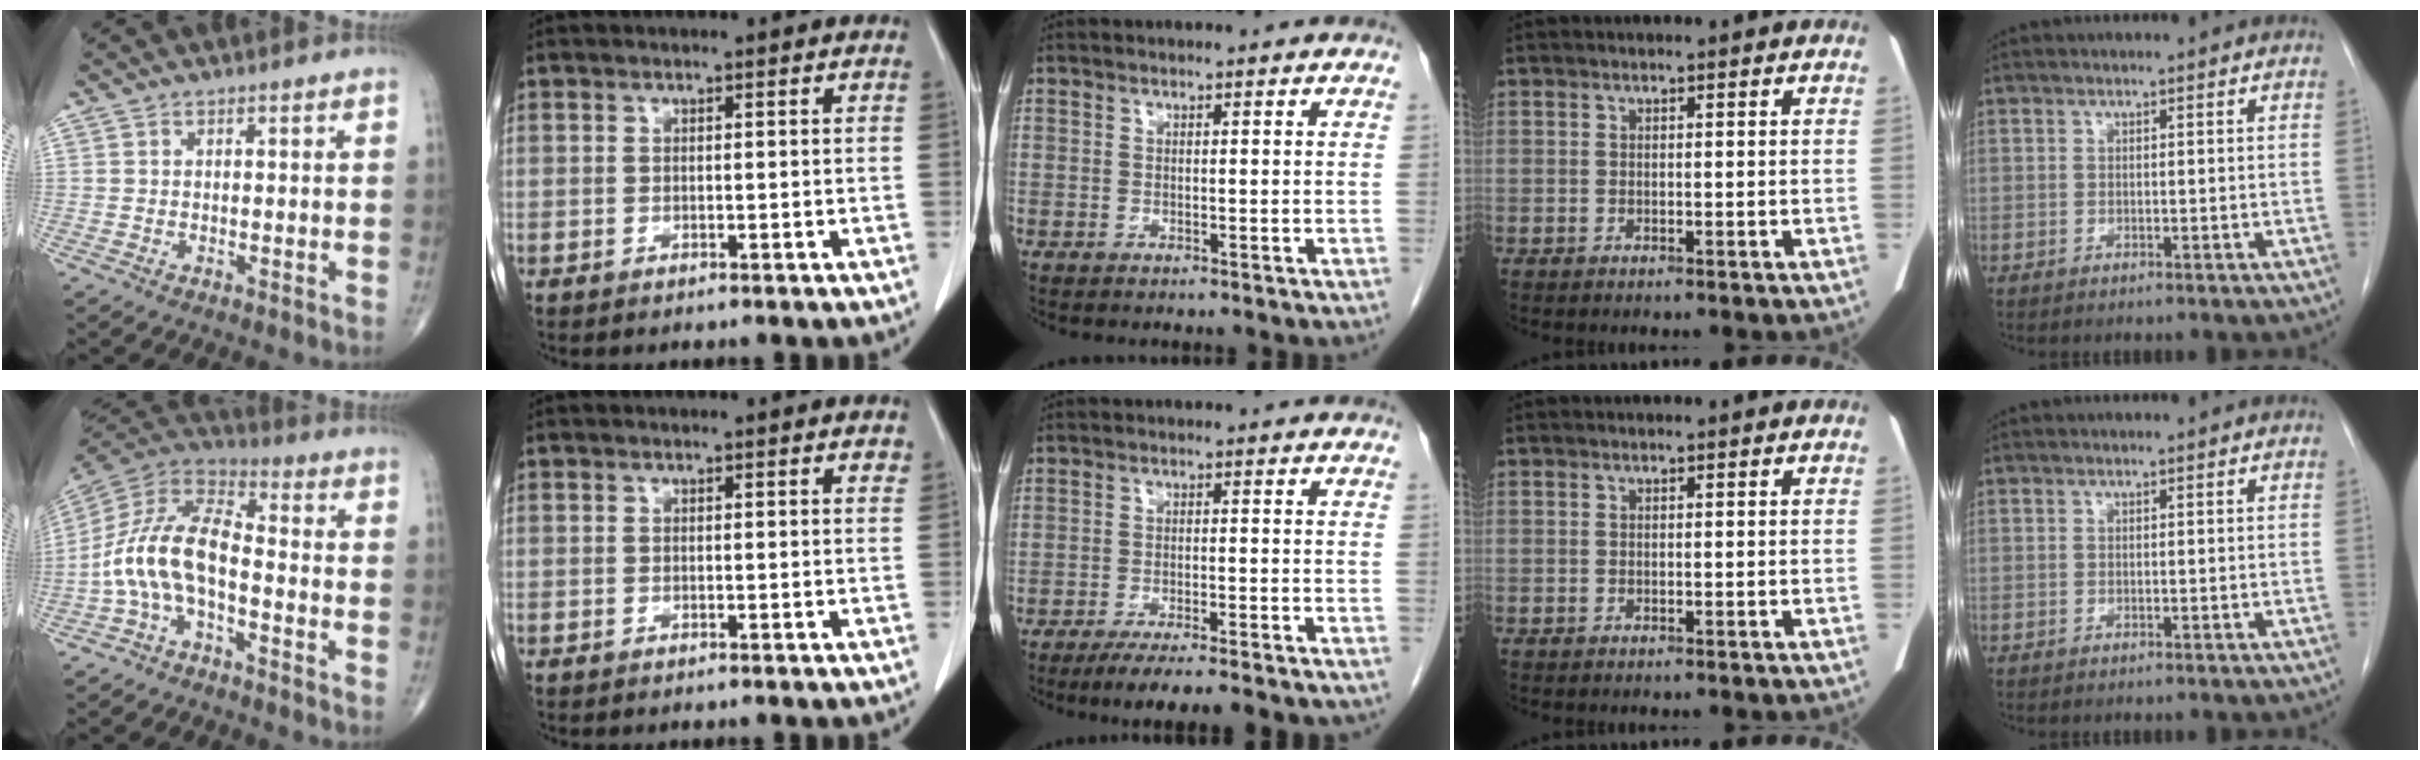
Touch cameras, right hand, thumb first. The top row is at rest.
{"thumb": {"total": 13.0, "force": [-3.7, 6.1, 10.8], "torque": [-0.218, 0.061, -0.082]}, "index": {"total": 0.8, "force": [0.6, 0.2, 0.4], "torque": [-0.005, 0.000, 0.000]}, "middle": {"total": 10.4, "force": [-8.7, 1.0, 5.6], "torque": [-0.067, -0.014, -0.124]}}